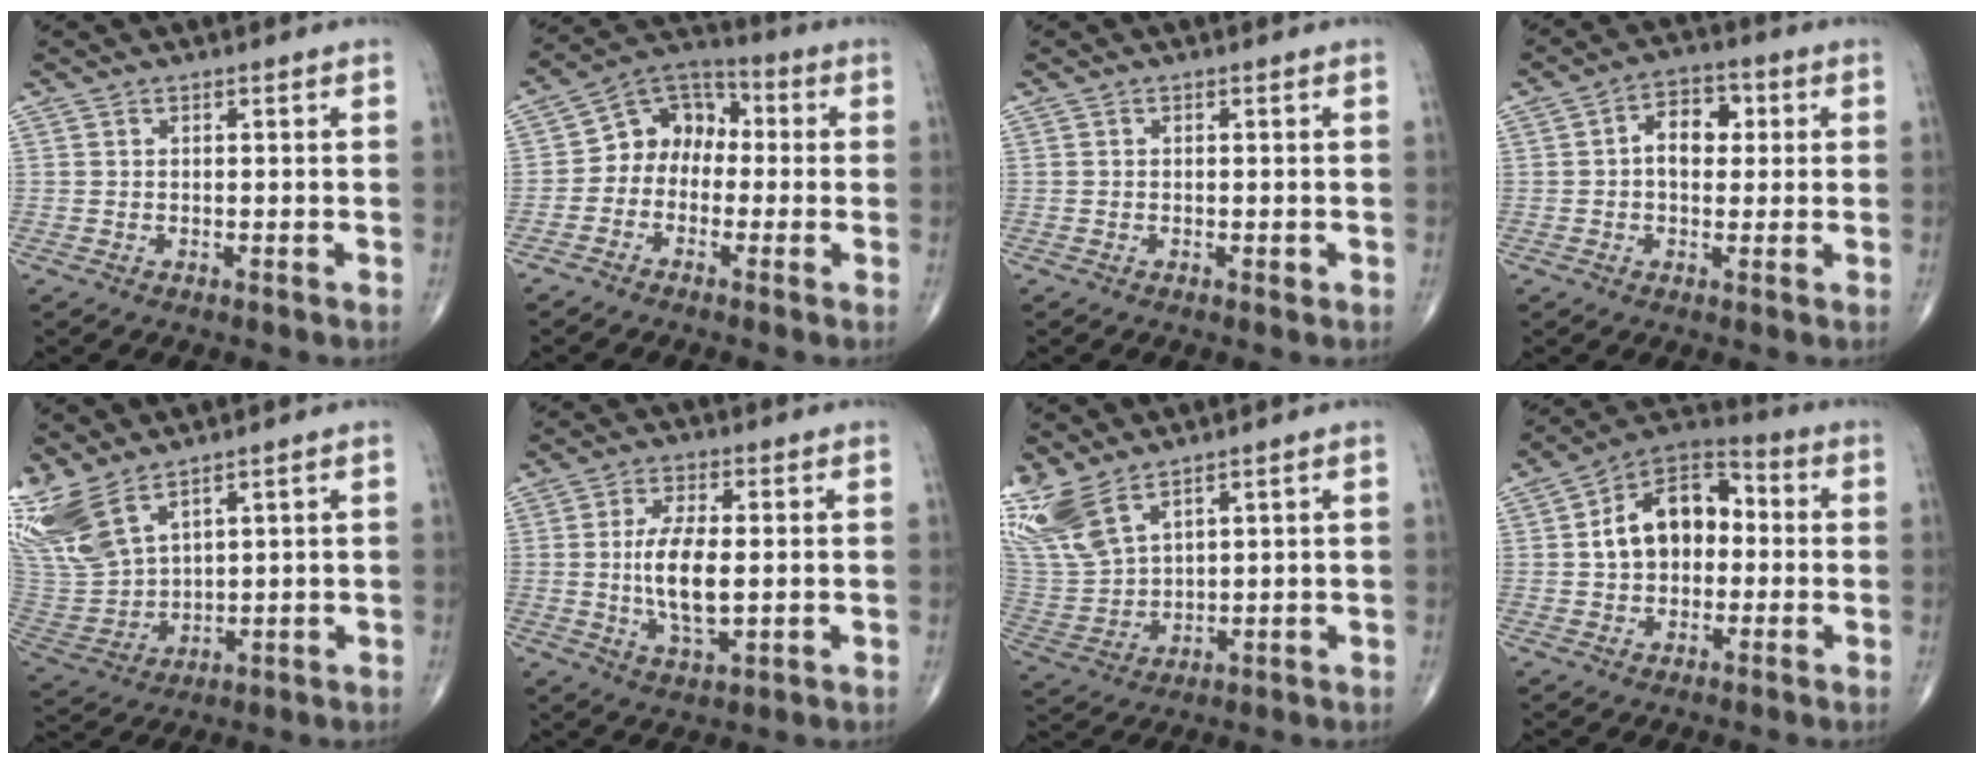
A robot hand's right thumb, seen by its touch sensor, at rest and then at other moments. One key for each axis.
{"total": 9.2, "fx": -1.1, "fy": 7.5, "fz": 5.2, "tx": -0.050, "ty": 0.041, "tz": -0.043}
{"total": 0.6, "fx": -0.2, "fy": 0.4, "fz": 0.5, "tx": -0.004, "ty": -0.001, "tz": -0.005}
{"total": 7.0, "fx": 0.8, "fy": 4.8, "fz": 5.1, "tx": -0.061, "ty": 0.016, "tz": 0.006}
{"total": 13.7, "fx": 9.3, "fy": 5.6, "fz": 8.3, "tx": -0.191, "ty": -0.039, "tz": 0.210}
{"total": 9.8, "fx": -0.1, "fy": 4.0, "fz": 8.9, "tx": -0.170, "ty": -0.012, "tz": 0.000}
{"total": 11.8, "fx": 8.3, "fy": 4.8, "fz": 6.9, "tx": -0.160, "ty": -0.028, "tz": 0.190}
{"total": 13.7, "fx": 0.7, "fy": 9.2, "fz": 10.1, "tx": -0.135, "ty": 0.036, "tz": -0.004}